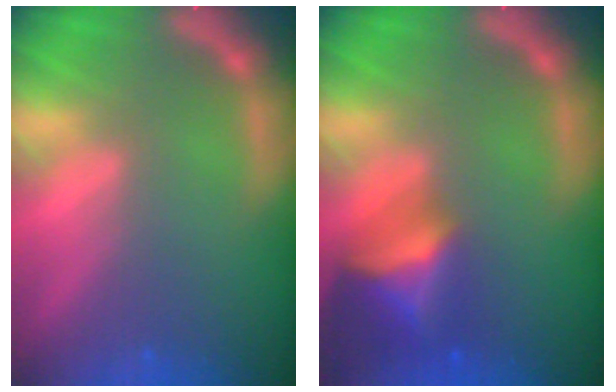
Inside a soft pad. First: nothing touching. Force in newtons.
{"total": 6.4}